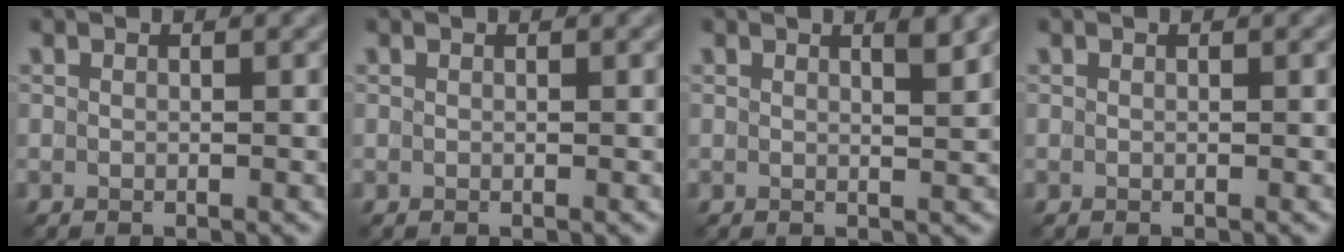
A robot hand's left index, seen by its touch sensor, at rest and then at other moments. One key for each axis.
{"total": 0.0}
{"total": 2.0, "fx": 1.2, "fy": 0.5, "fz": 1.5, "tx": -0.011, "ty": 0.002, "tz": 0.014}
{"total": 0.0}